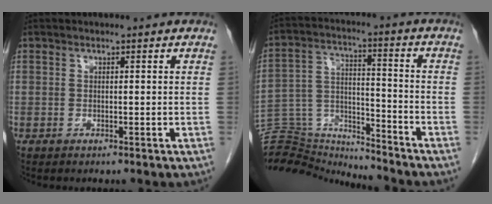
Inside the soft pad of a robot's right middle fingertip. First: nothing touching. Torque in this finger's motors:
{"motor_torque": [0.24, -0.95, -0.02, -0.03]}